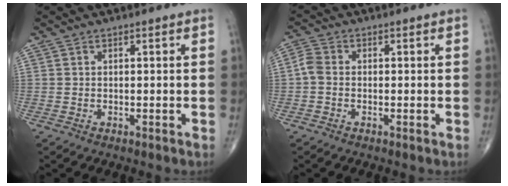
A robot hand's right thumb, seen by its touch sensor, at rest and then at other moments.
{"total": 2.7, "force": [-0.5, 2.0, 1.8], "torque": [-0.039, 0.005, -0.020]}